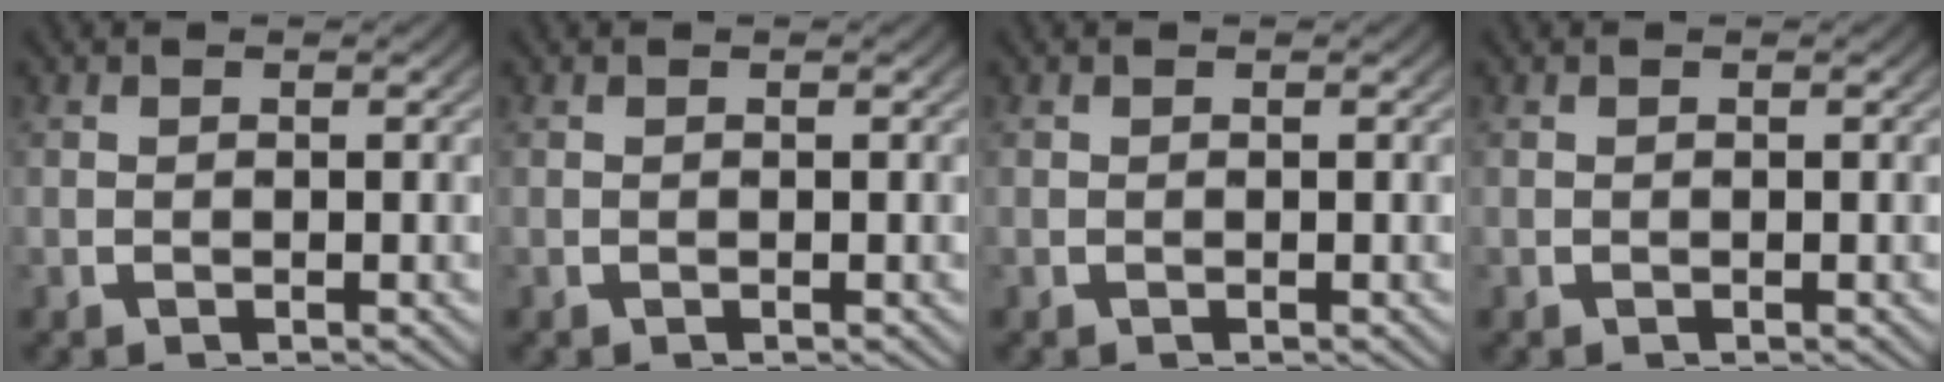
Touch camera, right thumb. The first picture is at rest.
{"total": 0.0}
{"total": 0.0}
{"total": 0.0}